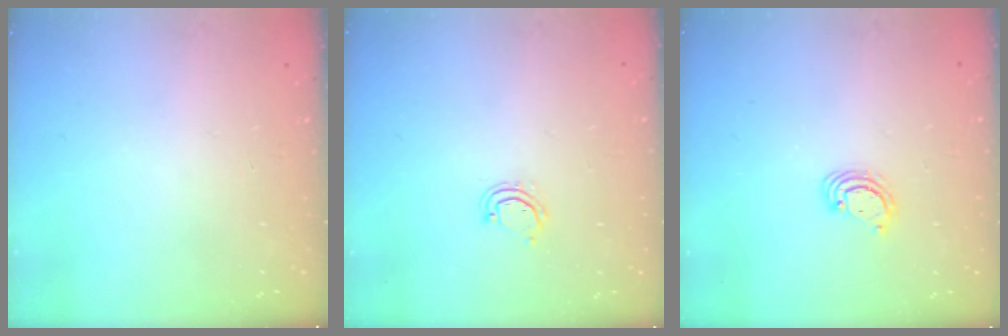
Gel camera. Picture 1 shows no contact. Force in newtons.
{"total": 3.7, "press": 3.7, "slide": 0.3}
{"total": 2.5, "press": 2.5, "slide": 0.3}